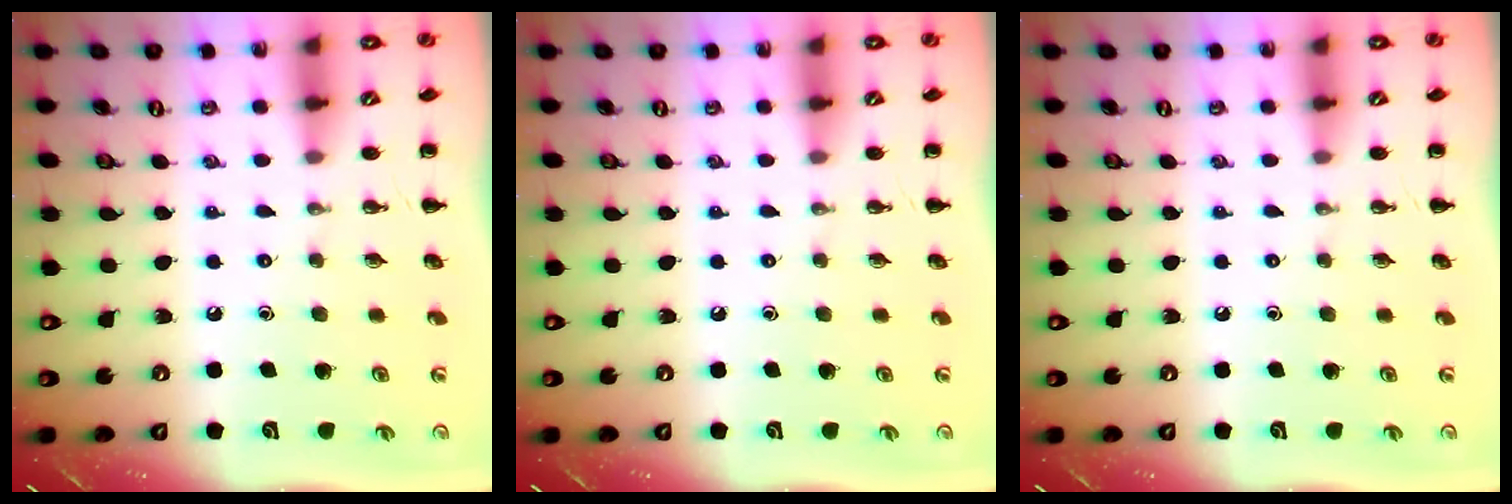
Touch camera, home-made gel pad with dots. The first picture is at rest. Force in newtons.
{"total": 0.0}
{"total": 0.0}